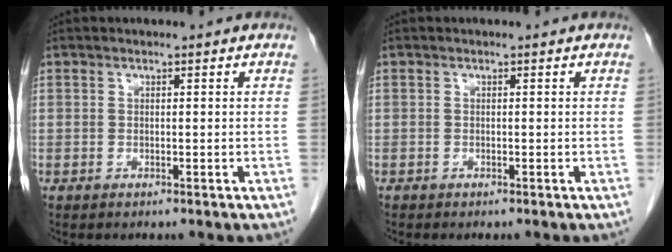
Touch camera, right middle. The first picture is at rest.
{"total": 0.0}